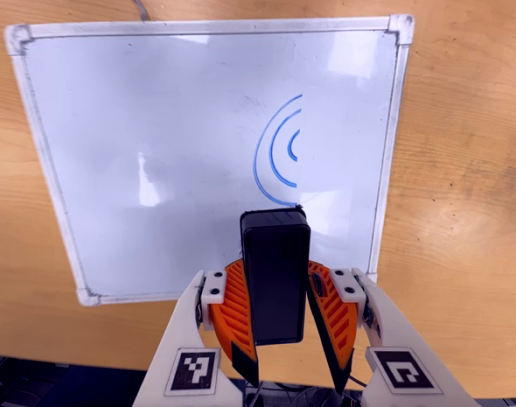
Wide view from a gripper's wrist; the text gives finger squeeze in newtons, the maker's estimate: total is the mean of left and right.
{"total": 8.1, "left": 9.2, "right": 7.0}